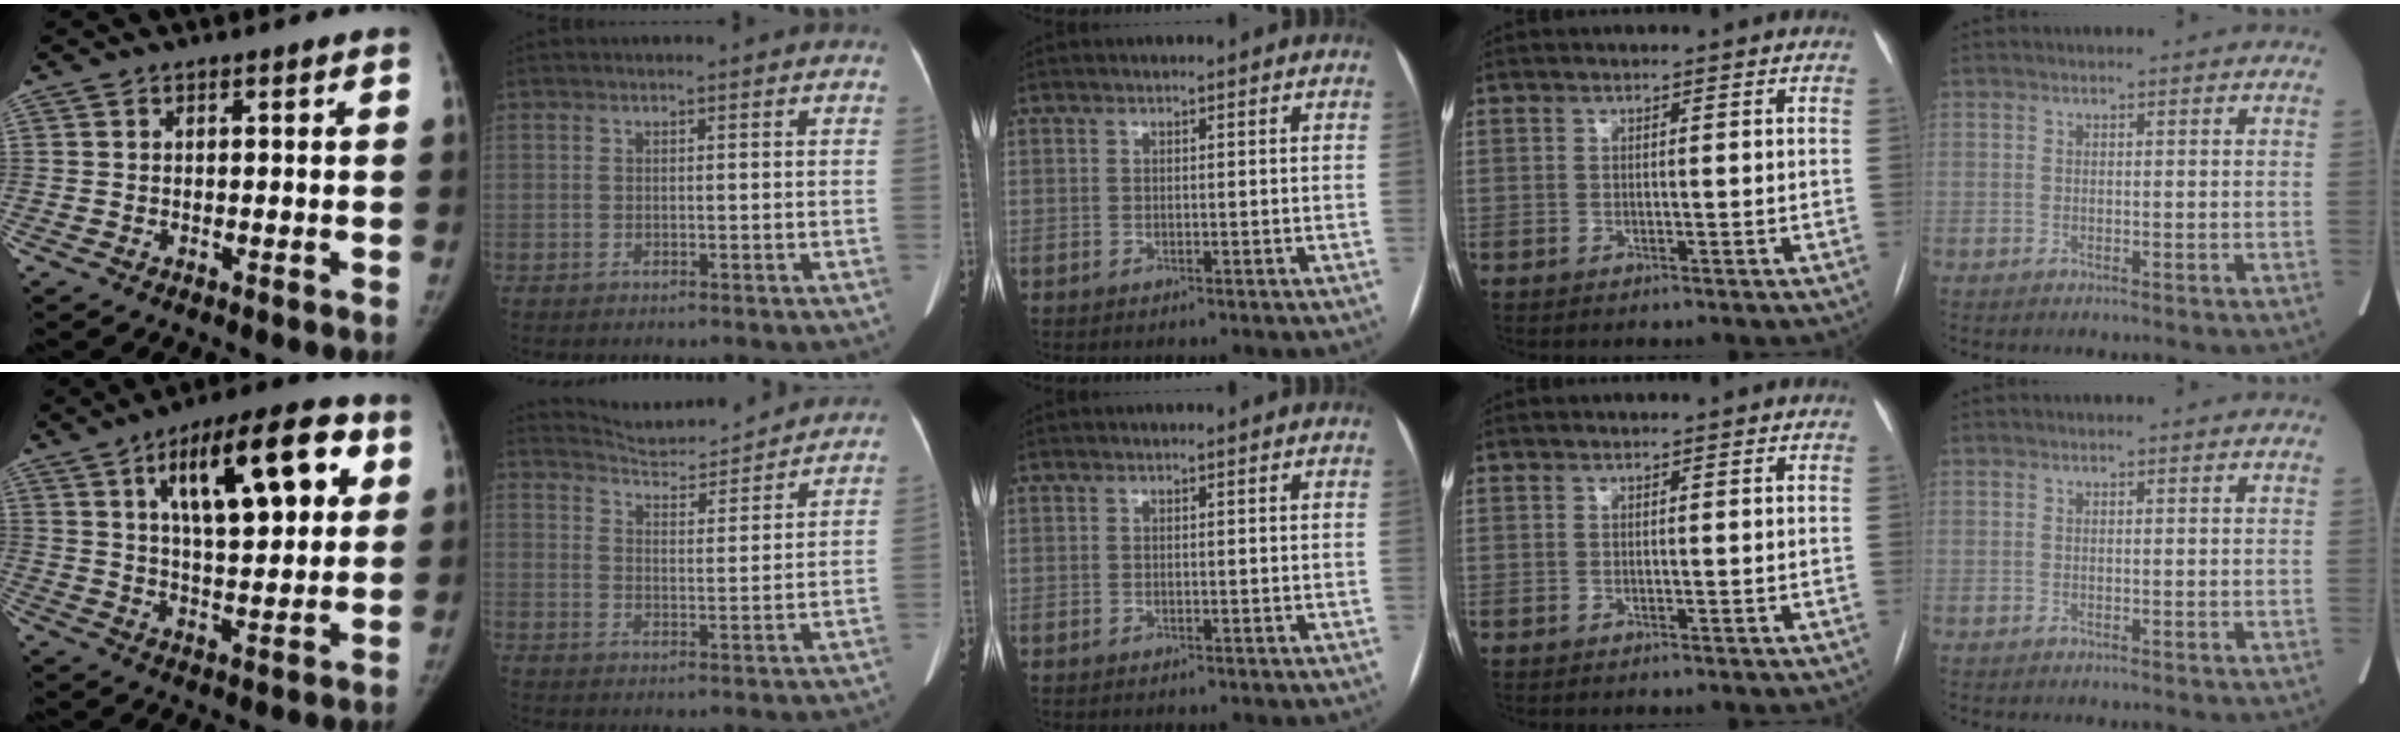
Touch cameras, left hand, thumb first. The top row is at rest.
{"thumb": {"total": 20.1, "force": [7.5, 7.7, 16.9], "torque": [-0.220, -0.010, 0.113]}, "index": {"total": 11.1, "force": [11.0, 0.8, 1.5], "torque": [-0.030, 0.009, 0.158]}}